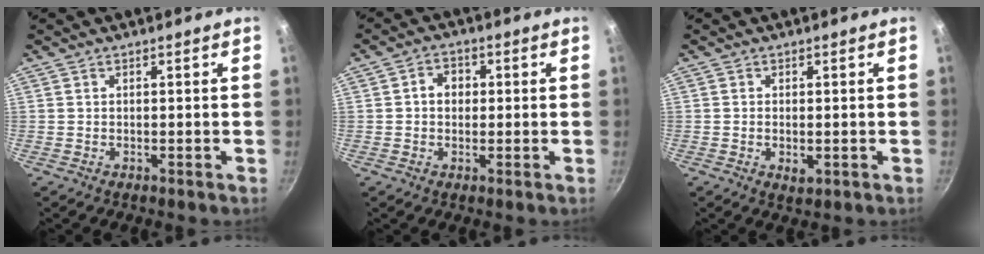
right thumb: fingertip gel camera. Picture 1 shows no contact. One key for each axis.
{"total": 4.3, "fx": 0.4, "fy": 3.5, "fz": 2.4, "tx": -0.019, "ty": 0.007, "tz": 0.001}
{"total": 2.4, "fx": -0.4, "fy": 1.3, "fz": 2.0, "tx": -0.032, "ty": -0.006, "tz": -0.005}